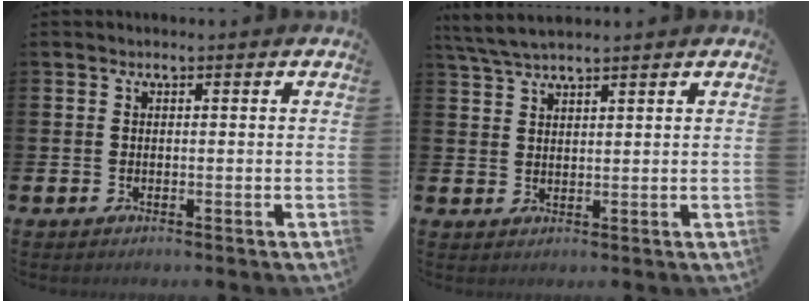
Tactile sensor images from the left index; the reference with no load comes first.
{"total": 4.2, "force": [3.8, 0.7, 1.6], "torque": [-0.046, -0.005, 0.072]}